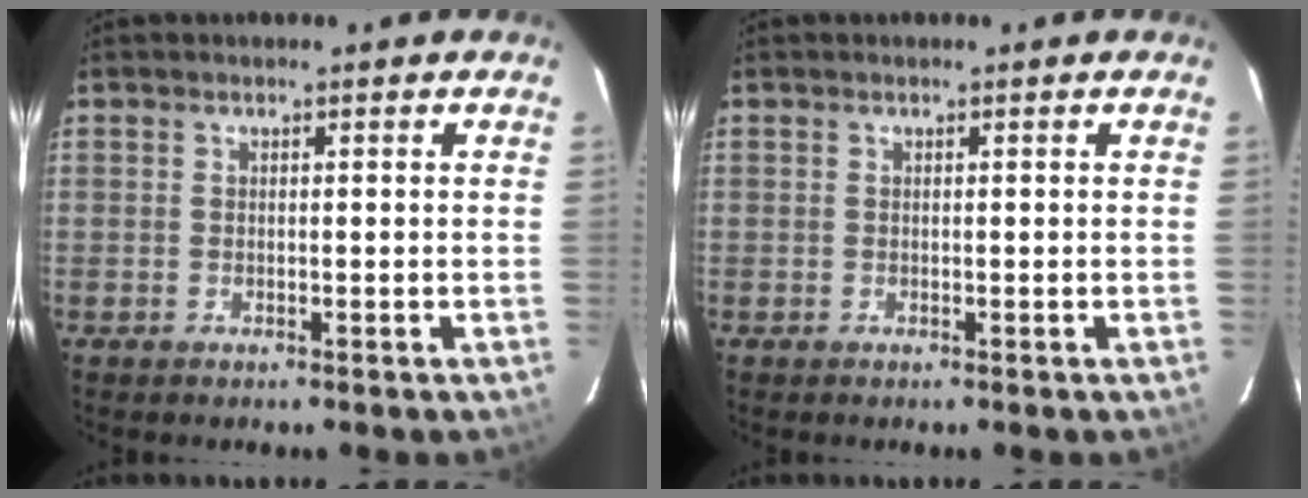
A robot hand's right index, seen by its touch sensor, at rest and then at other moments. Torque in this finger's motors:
{"motor_torque": [0.00, 0.00, 0.00, -0.01]}